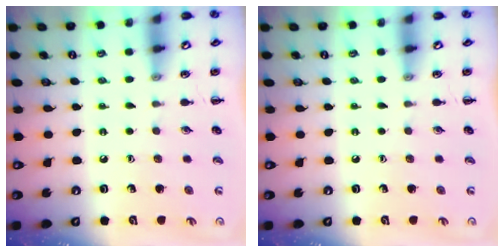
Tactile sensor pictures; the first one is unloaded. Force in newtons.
{"total": 0.0}